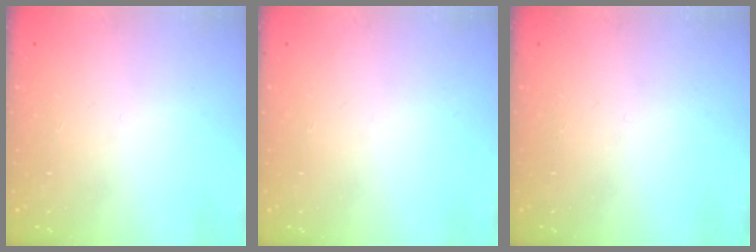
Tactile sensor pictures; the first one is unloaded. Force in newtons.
{"total": 0.0}
{"total": 0.0}